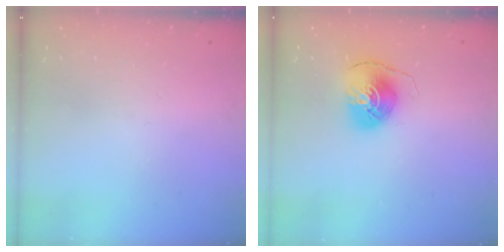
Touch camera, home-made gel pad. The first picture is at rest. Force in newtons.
{"total": 7.6, "press": 7.6, "slide": 0.3}